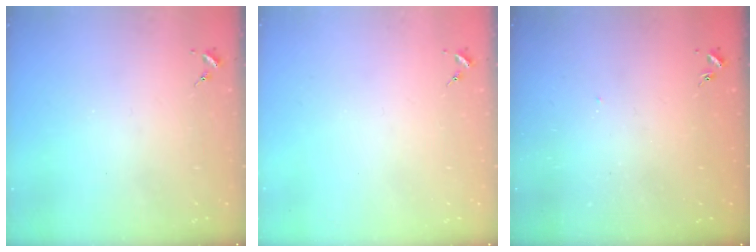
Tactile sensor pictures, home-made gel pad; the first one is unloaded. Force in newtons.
{"total": 0.0}
{"total": 2.7, "press": 2.7, "slide": 0.1}